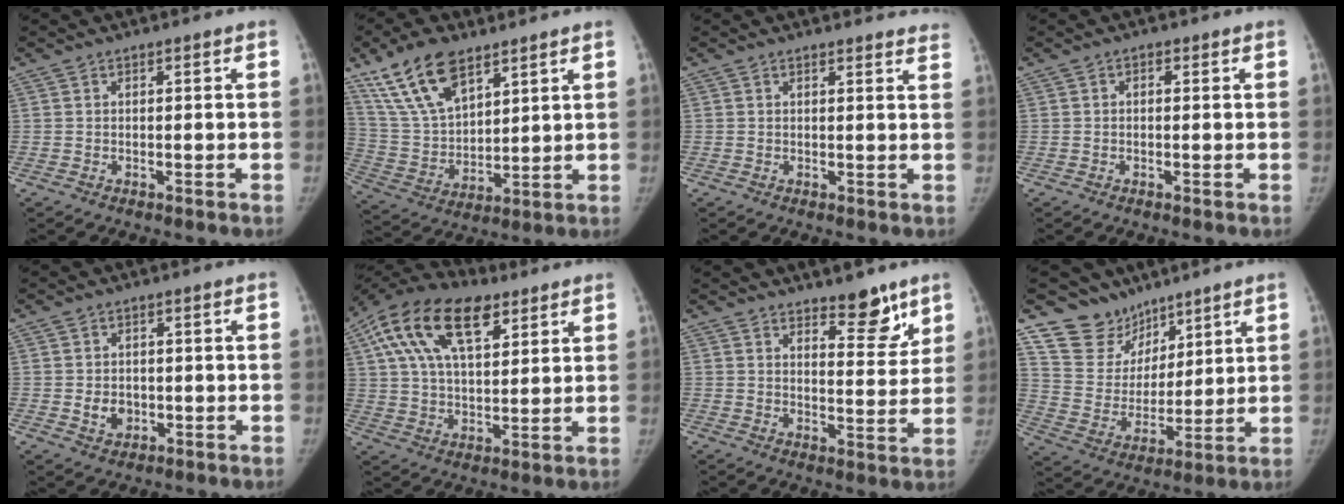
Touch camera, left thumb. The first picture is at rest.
{"total": 15.7, "force": [9.9, 7.7, 9.5], "torque": [-0.156, -0.036, 0.201]}
{"total": 5.6, "force": [5.5, 1.1, 0.5], "torque": [0.024, -0.025, 0.033]}
{"total": 0.9, "force": [0.2, 0.7, 0.5], "torque": [0.000, 0.002, -0.002]}
{"total": 3.9, "force": [-0.7, 3.2, 2.1], "torque": [-0.022, 0.003, -0.004]}
{"total": 20.4, "force": [9.7, 10.3, 14.7], "torque": [-0.262, 0.005, 0.169]}
{"total": 8.3, "force": [6.0, 3.3, 4.7], "torque": [-0.028, -0.044, 0.088]}
{"total": 12.1, "force": [9.0, 8.0, 0.5], "torque": [0.033, -0.072, 0.181]}